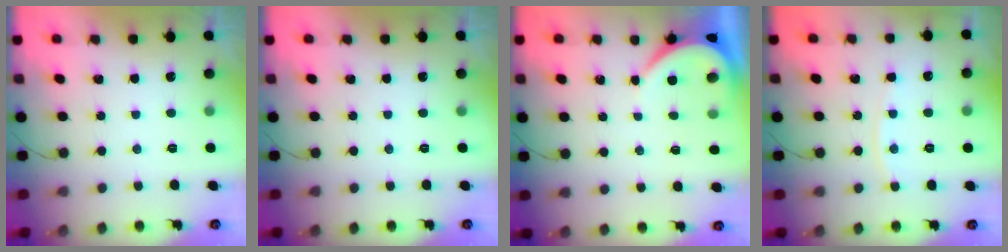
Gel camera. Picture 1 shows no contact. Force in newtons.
{"total": 0.0}
{"total": 3.9, "press": 3.9, "slide": 0.5}
{"total": 4.8, "press": 4.8, "slide": 0.6}